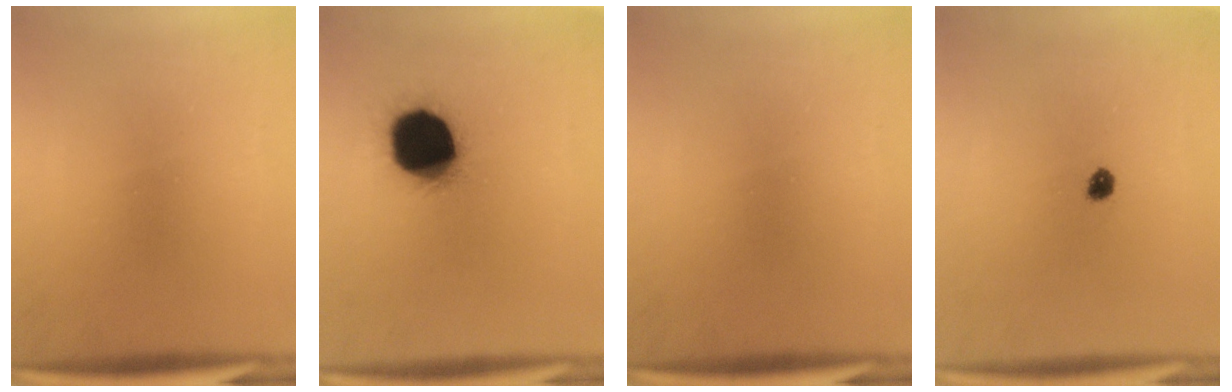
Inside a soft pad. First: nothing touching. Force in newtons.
{"total": 19.4}
{"total": 0.0}
{"total": 1.9}